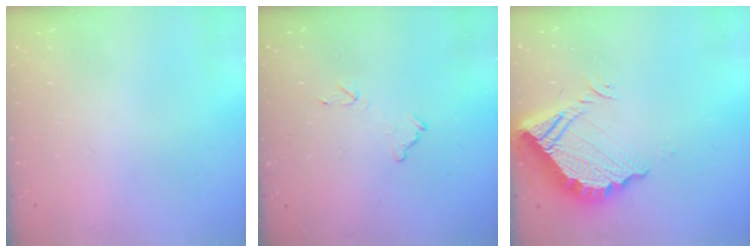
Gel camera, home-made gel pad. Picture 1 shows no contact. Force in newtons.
{"total": 7.9, "press": 7.9, "slide": 0.4}
{"total": 14.2, "press": 14.2, "slide": 1.2}